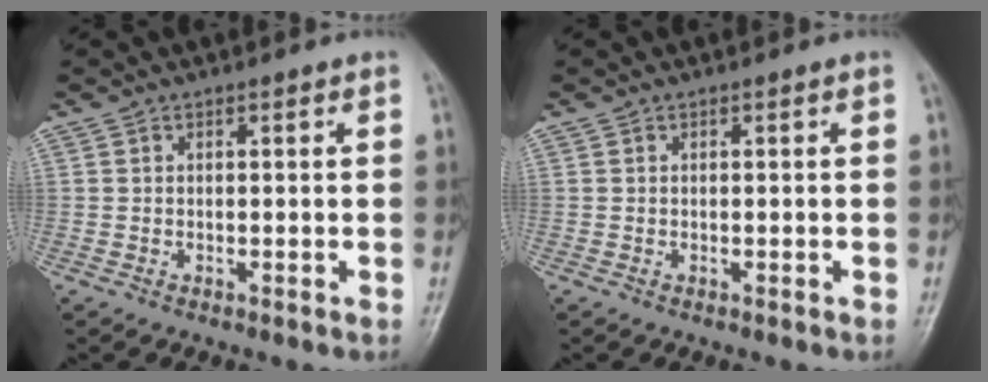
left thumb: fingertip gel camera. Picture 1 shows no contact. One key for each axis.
{"total": 0.0}